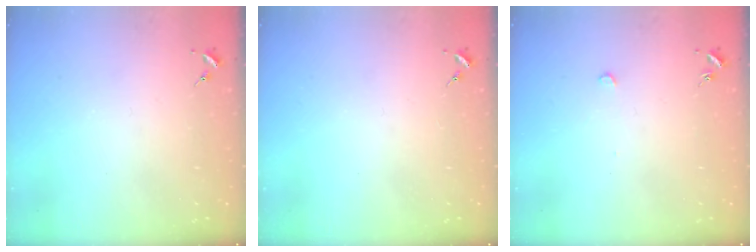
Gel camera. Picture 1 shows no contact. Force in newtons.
{"total": 0.0}
{"total": 2.7, "press": 2.6, "slide": 0.3}